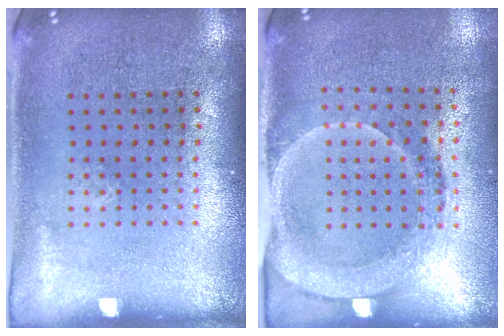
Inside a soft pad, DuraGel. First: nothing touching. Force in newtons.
{"total": 1.7, "press": 1.6, "slide": 0.7}